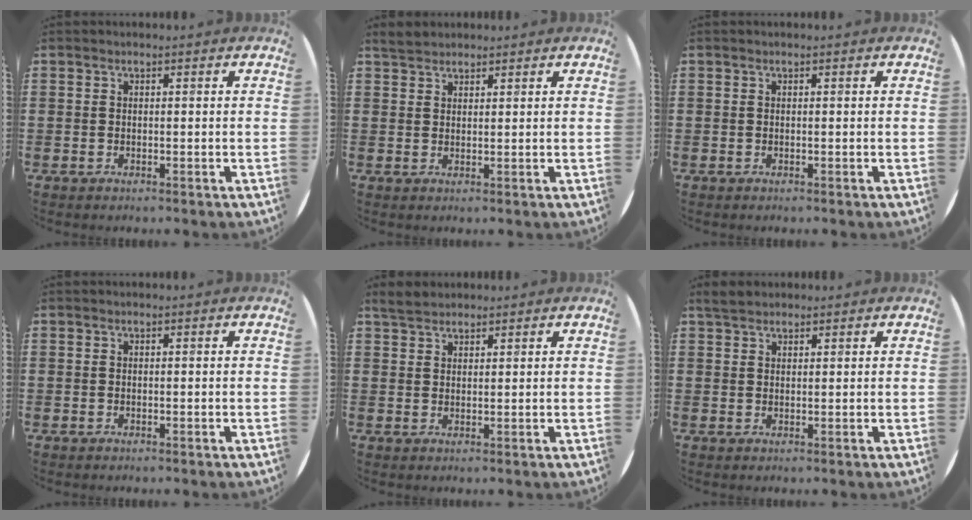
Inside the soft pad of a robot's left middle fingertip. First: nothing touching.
{"total": 2.0, "force": [1.9, 0.6, 0.2], "torque": [0.001, 0.002, 0.036]}
{"total": 0.0}
{"total": 0.0}
{"total": 2.6, "force": [2.3, 0.9, 0.5], "torque": [-0.006, 0.004, 0.043]}
{"total": 2.2, "force": [2.0, 0.8, 0.6], "torque": [-0.008, 0.004, 0.036]}